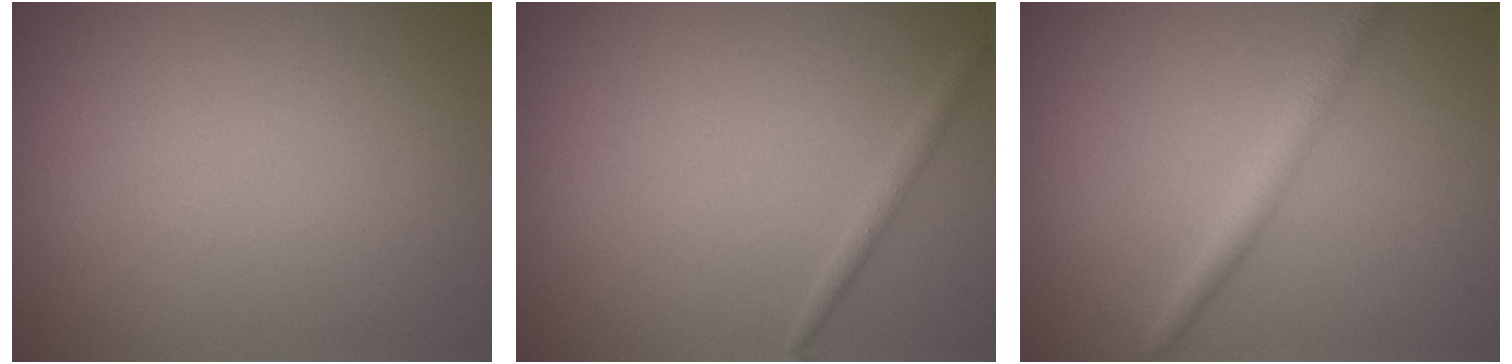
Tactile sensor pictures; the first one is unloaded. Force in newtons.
{"total": 1.1, "press": 1.0, "slide": 0.1}
{"total": 1.5, "press": 1.5, "slide": 0.1}